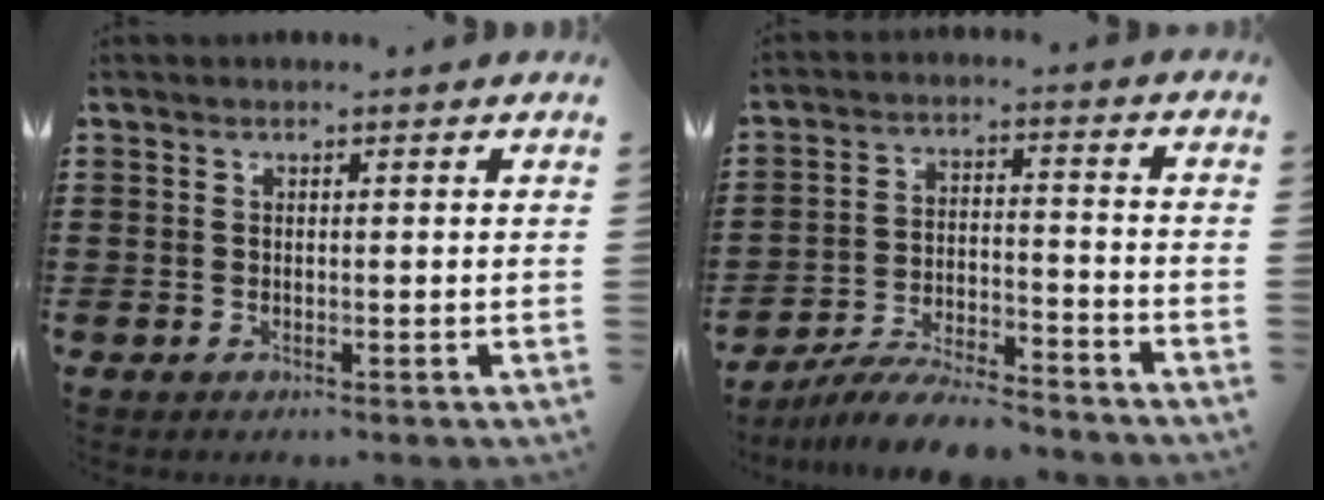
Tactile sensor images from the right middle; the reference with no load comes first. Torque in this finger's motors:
{"motor_torque": [1.51, -0.62, 0.55, 0.12]}